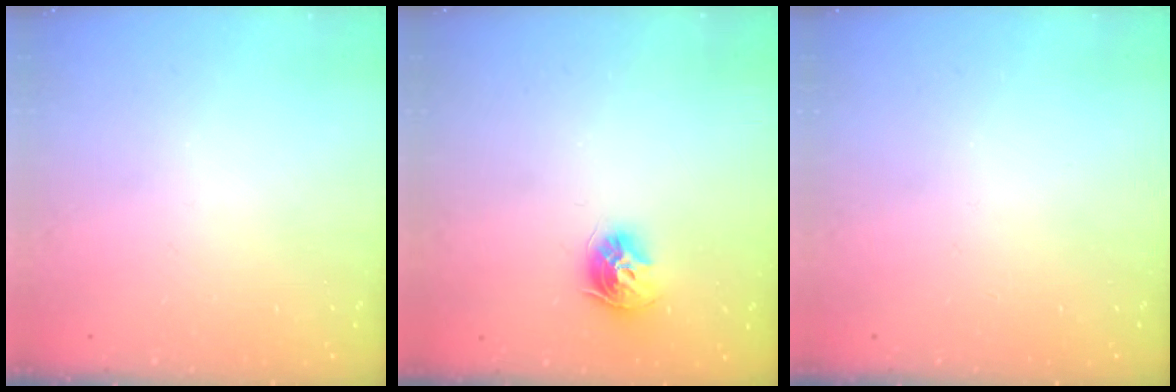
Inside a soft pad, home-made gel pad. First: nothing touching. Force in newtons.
{"total": 9.5, "press": 9.4, "slide": 0.9}
{"total": 0.0}